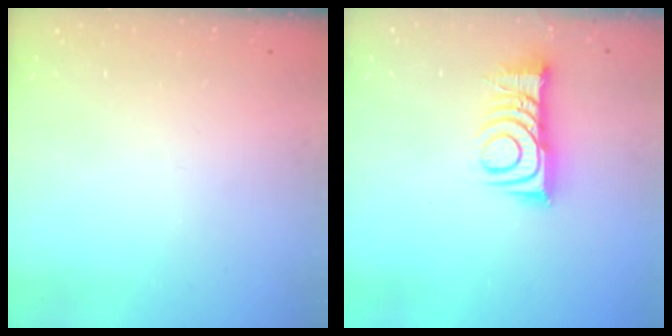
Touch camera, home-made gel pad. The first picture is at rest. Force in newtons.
{"total": 10.3, "press": 10.3, "slide": 0.4}